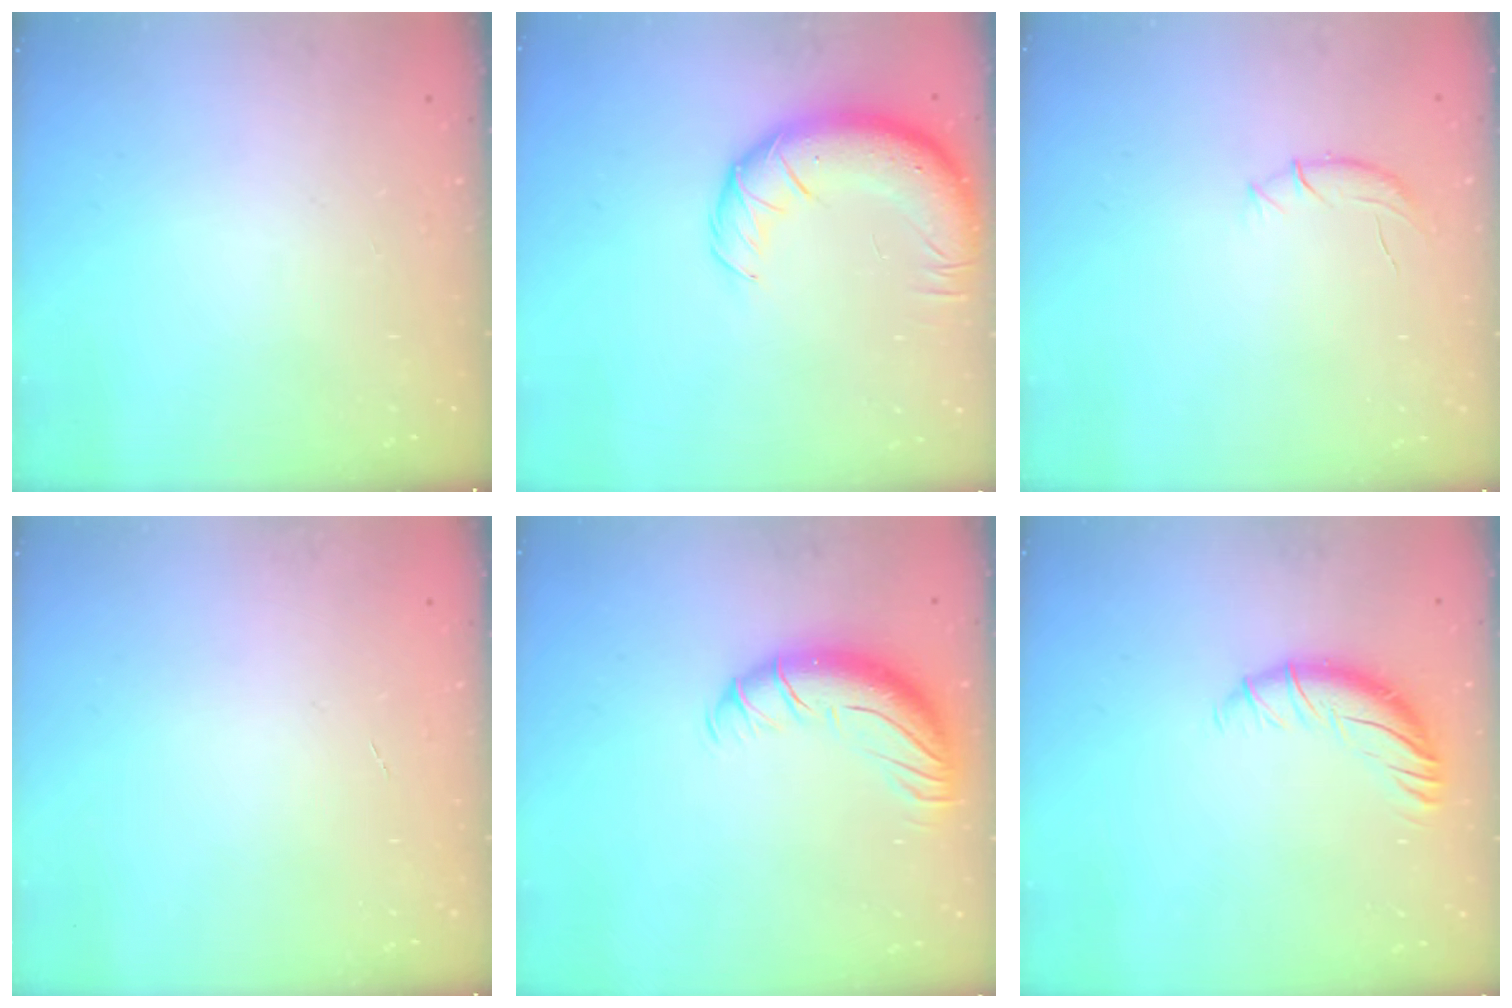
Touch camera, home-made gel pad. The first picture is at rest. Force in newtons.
{"total": 13.9, "press": 13.6, "slide": 2.8}
{"total": 5.6, "press": 5.4, "slide": 1.5}
{"total": 0.0}
{"total": 11.7, "press": 11.4, "slide": 2.4}
{"total": 9.6, "press": 9.5, "slide": 1.1}